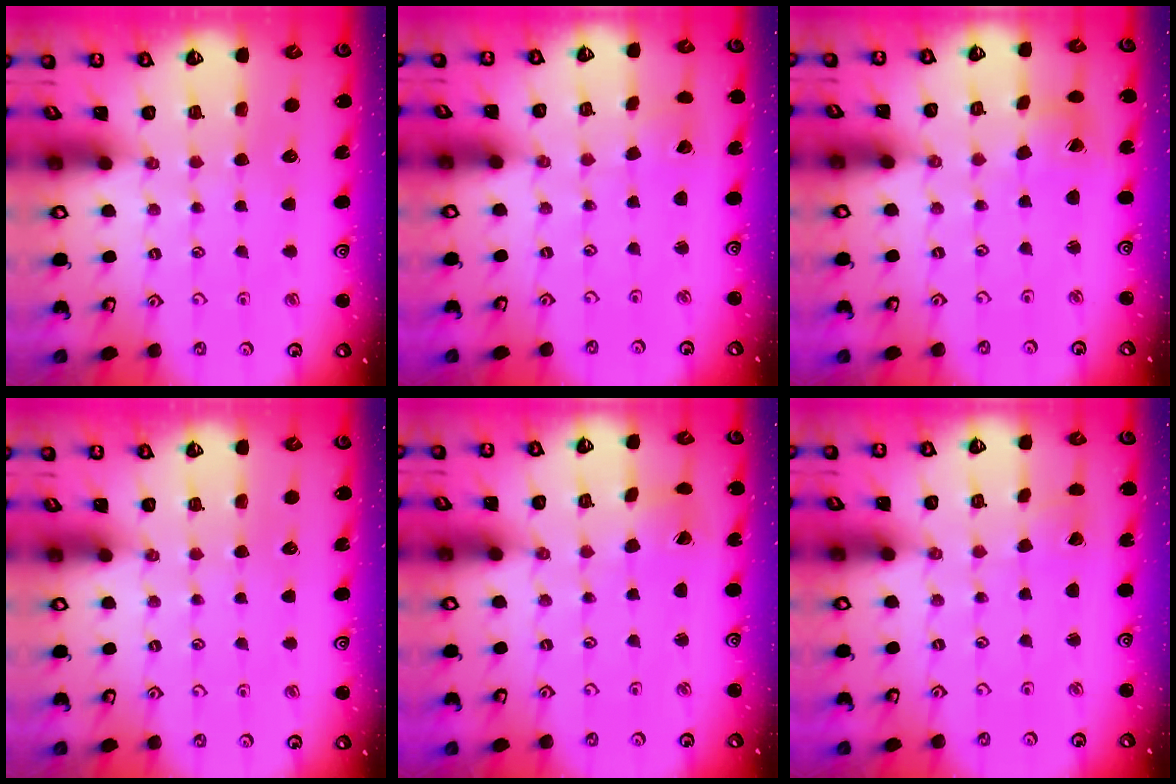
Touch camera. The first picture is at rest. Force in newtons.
{"total": 1.3, "press": 1.3, "slide": 0.0}
{"total": 1.7, "press": 1.6, "slide": 0.2}
{"total": 0.0}
{"total": 1.2, "press": 1.1, "slide": 0.3}
{"total": 1.9, "press": 1.9, "slide": 0.1}